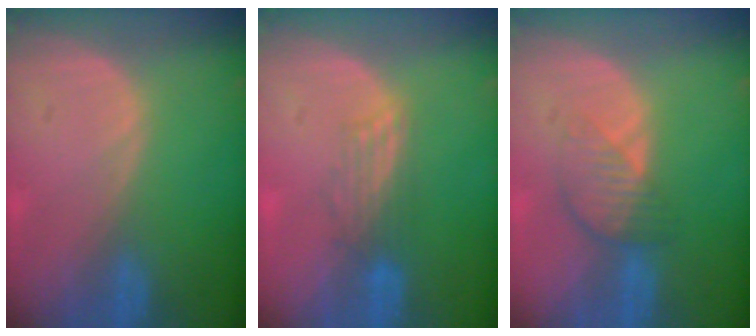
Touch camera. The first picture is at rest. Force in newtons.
{"total": 2.7, "press": 2.7, "slide": 0.4}
{"total": 4.4, "press": 3.9, "slide": 2.0}